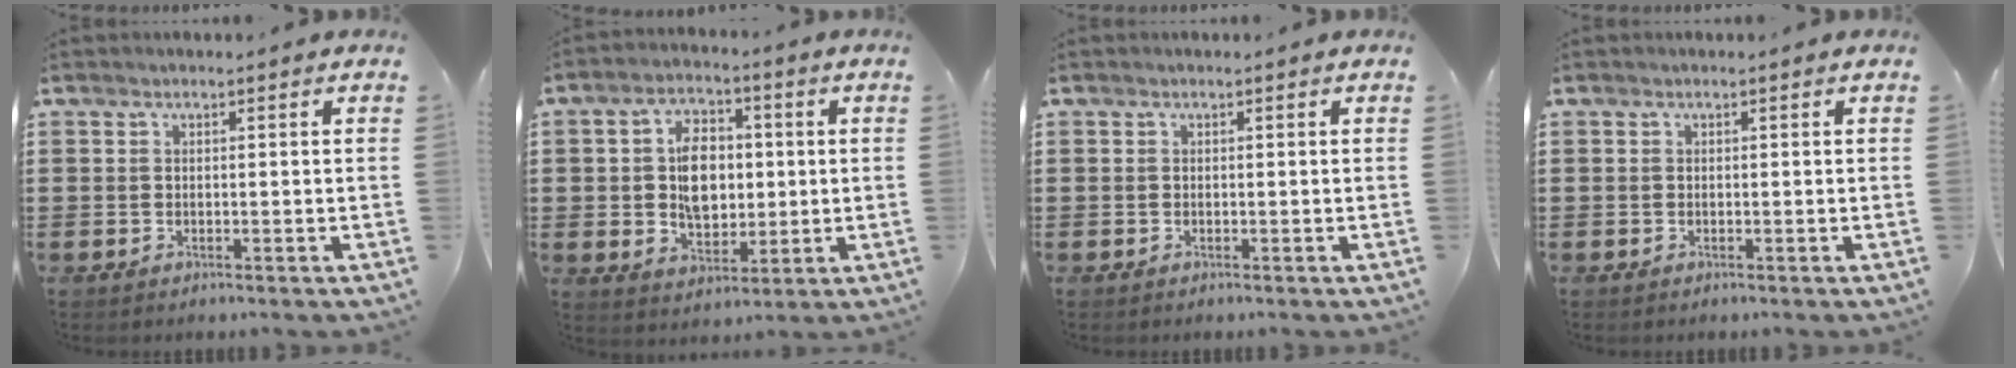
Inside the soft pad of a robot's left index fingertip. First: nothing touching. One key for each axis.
{"total": 8.0, "fx": 0.6, "fy": 5.2, "fz": 6.1, "tx": -0.113, "ty": 0.011, "tz": 0.006}
{"total": 0.0}
{"total": 0.0}